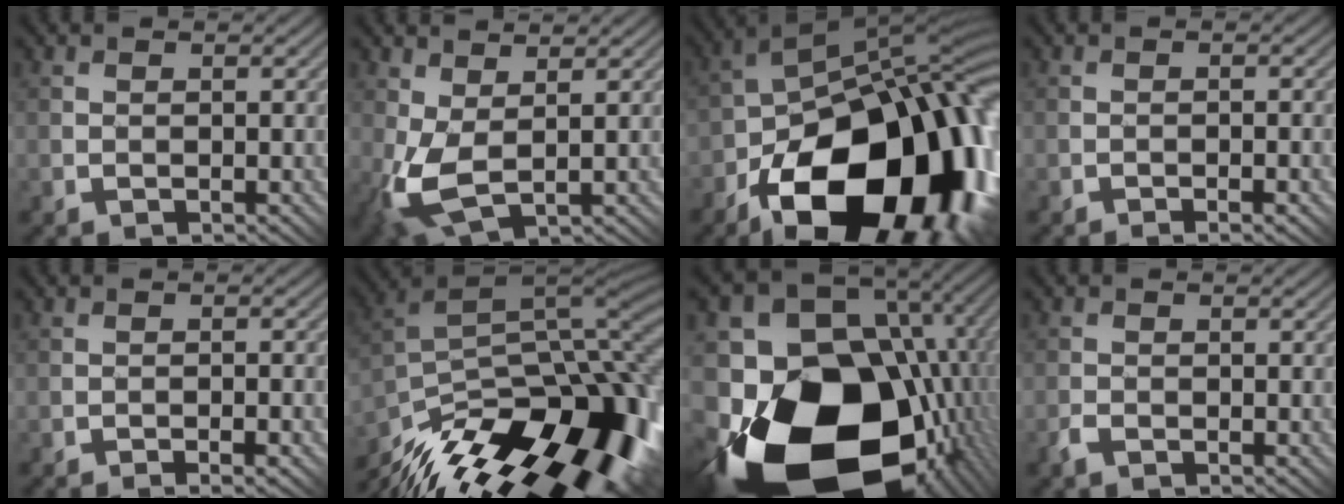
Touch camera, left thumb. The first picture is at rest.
{"total": 5.3, "force": [0.0, 2.6, 4.6], "torque": [-0.127, -0.010, 0.001]}
{"total": 18.9, "force": [-8.7, 10.2, 13.4], "torque": [-0.211, -0.033, -0.133]}
{"total": 2.4, "force": [-1.5, 0.9, 1.7], "torque": [-0.016, 0.005, -0.018]}
{"total": 3.6, "force": [-2.3, 1.2, 2.5], "torque": [-0.030, 0.010, -0.026]}
{"total": 16.4, "force": [-10.4, 6.3, 11.0], "torque": [-0.201, -0.008, -0.166]}
{"total": 21.3, "force": [-7.1, 14.7, 13.7], "torque": [-0.295, -0.067, -0.075]}
{"total": 1.3, "force": [-0.9, 0.8, 0.3], "torque": [-0.012, -0.001, -0.027]}